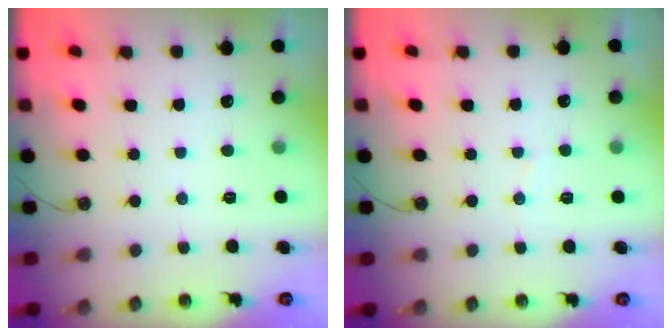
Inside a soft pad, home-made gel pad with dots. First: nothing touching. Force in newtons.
{"total": 3.1, "press": 3.1, "slide": 0.3}